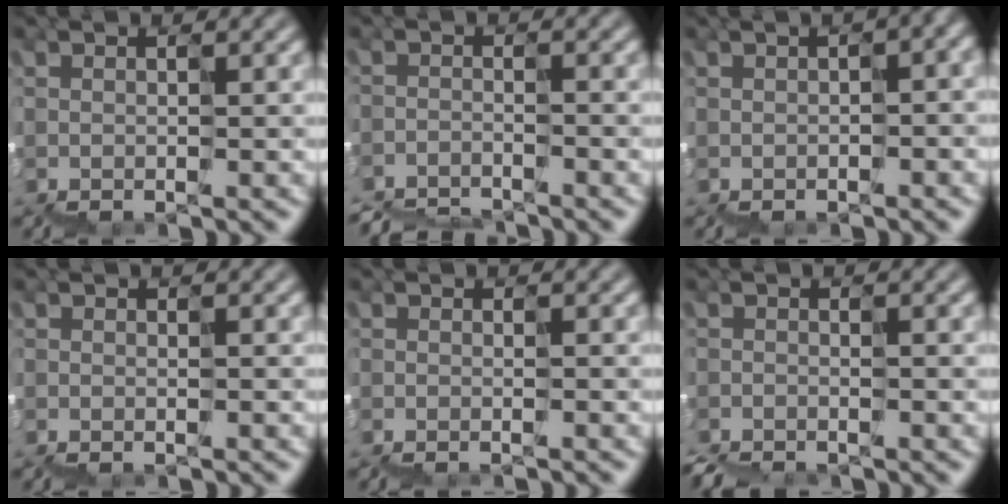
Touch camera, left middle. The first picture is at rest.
{"total": 4.5, "force": [-4.1, -0.6, -1.7], "torque": [0.002, -0.017, -0.068]}
{"total": 8.5, "force": [-0.4, 3.8, 7.6], "torque": [-0.081, 0.023, 0.006]}
{"total": 0.8, "force": [-0.8, 0.1, 0.0], "torque": [0.007, -0.007, -0.007]}
{"total": 1.1, "force": [-1.1, 0.1, 0.0], "torque": [0.009, -0.009, -0.007]}
{"total": 3.1, "force": [-3.1, 0.2, 0.2], "torque": [-0.006, -0.014, -0.035]}